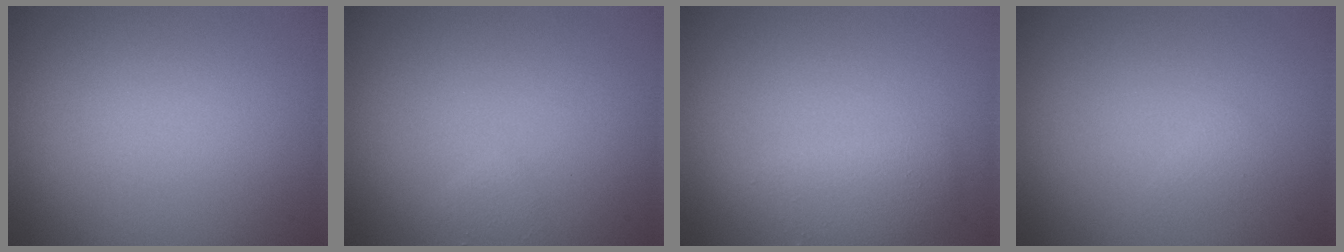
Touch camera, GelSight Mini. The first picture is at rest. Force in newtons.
{"total": 0.6, "press": 0.6, "slide": 0.1}
{"total": 2.4, "press": 2.4, "slide": 0.1}
{"total": 0.7, "press": 0.7, "slide": 0.1}